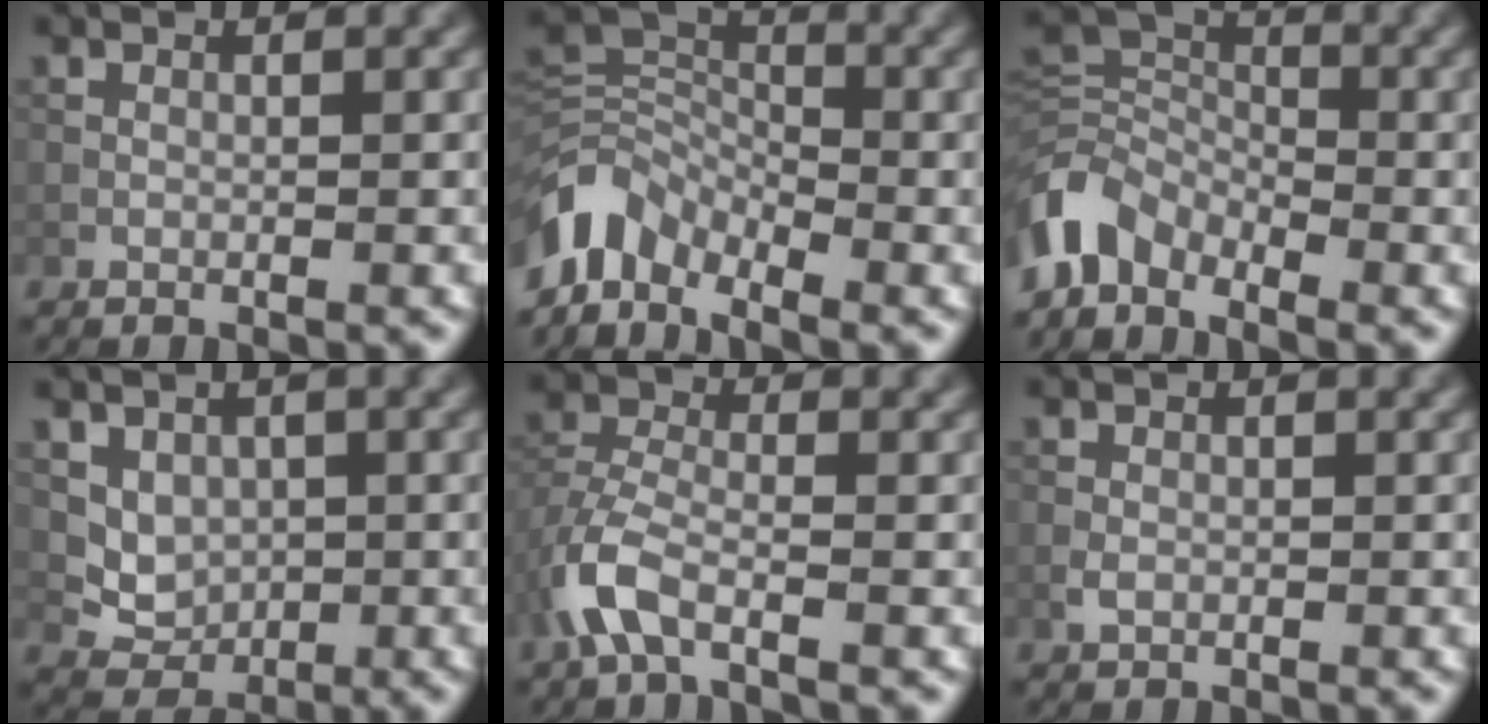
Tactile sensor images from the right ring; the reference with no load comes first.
{"total": 5.4, "force": [-4.0, 3.0, 2.1], "torque": [-0.034, -0.004, -0.090]}
{"total": 5.1, "force": [-3.5, 3.1, 2.1], "torque": [-0.041, -0.002, -0.086]}
{"total": 3.0, "force": [0.7, 2.6, 1.4], "torque": [-0.022, -0.007, 0.020]}
{"total": 4.5, "force": [-2.4, 1.9, 3.3], "torque": [-0.079, 0.001, -0.062]}
{"total": 0.9, "force": [-0.2, 0.6, 0.5], "torque": [-0.010, 0.000, -0.005]}